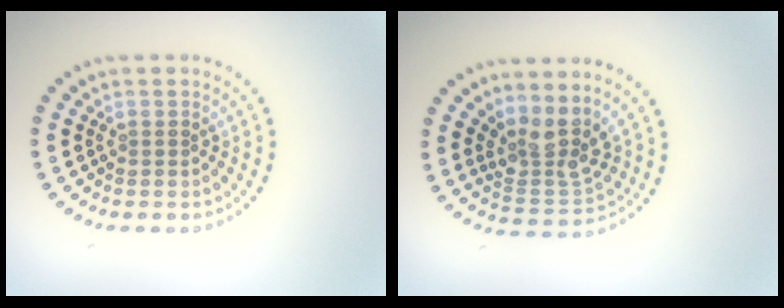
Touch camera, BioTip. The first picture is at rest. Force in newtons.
{"total": 3.7, "press": 2.8, "slide": 2.3}